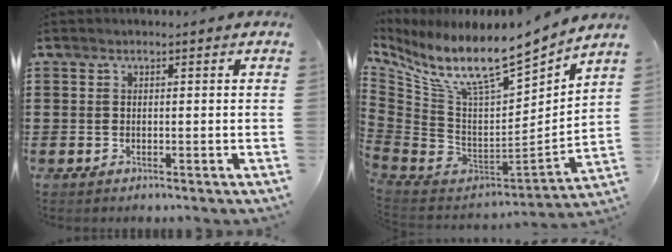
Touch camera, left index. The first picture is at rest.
{"total": 11.0, "force": [8.0, 2.1, 7.3], "torque": [-0.165, -0.077, 0.132]}